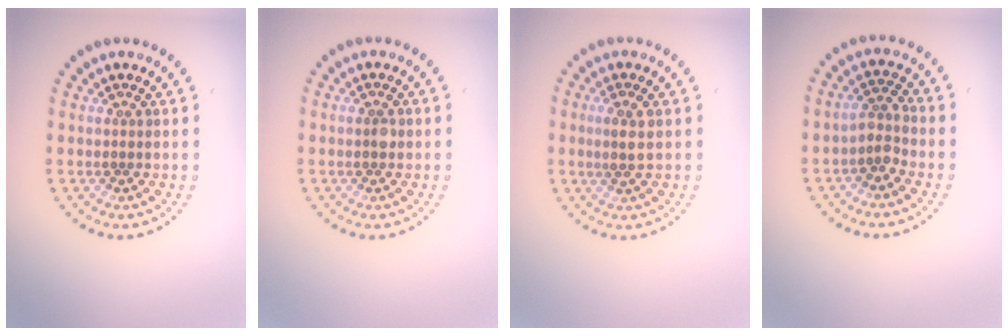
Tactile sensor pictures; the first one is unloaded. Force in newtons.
{"total": 1.0, "press": 1.0, "slide": 0.1}
{"total": 1.7, "press": 1.5, "slide": 0.8}
{"total": 2.0, "press": 1.5, "slide": 1.3}